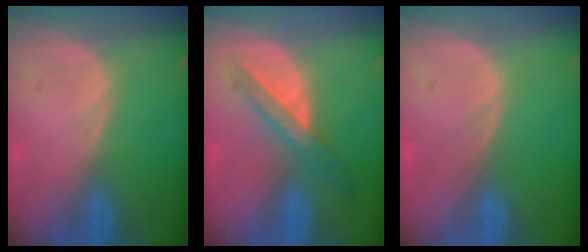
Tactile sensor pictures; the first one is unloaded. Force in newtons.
{"total": 5.8, "press": 5.3, "slide": 2.3}
{"total": 0.0}